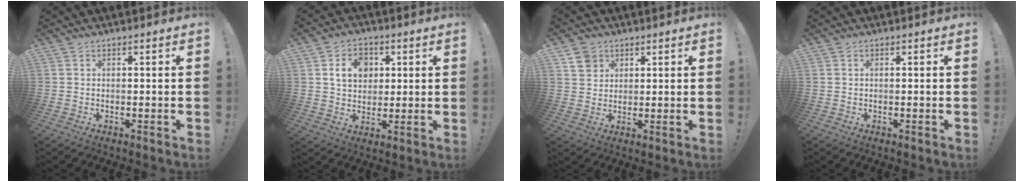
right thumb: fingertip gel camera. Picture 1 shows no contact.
{"total": 10.0, "force": [3.4, 8.2, 4.7], "torque": [-0.068, -0.005, 0.066]}
{"total": 5.7, "force": [3.4, 4.5, 1.0], "torque": [-0.006, -0.018, 0.064]}
{"total": 0.0}